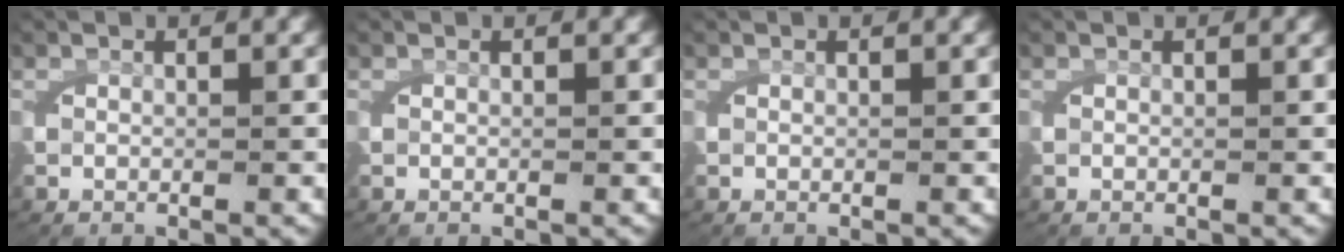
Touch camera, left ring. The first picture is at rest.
{"total": 0.0}
{"total": 0.0}
{"total": 0.0}